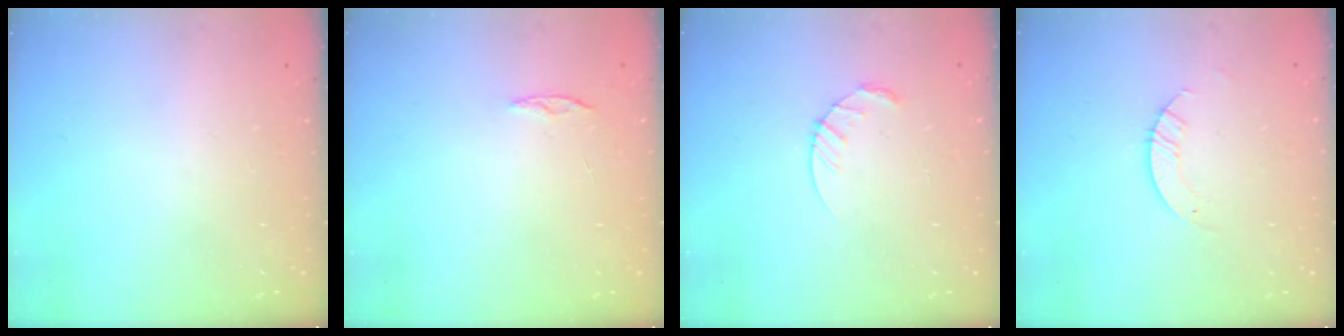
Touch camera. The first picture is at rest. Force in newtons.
{"total": 4.0, "press": 3.9, "slide": 0.4}
{"total": 4.5, "press": 4.5, "slide": 0.5}
{"total": 2.8, "press": 2.8, "slide": 0.2}